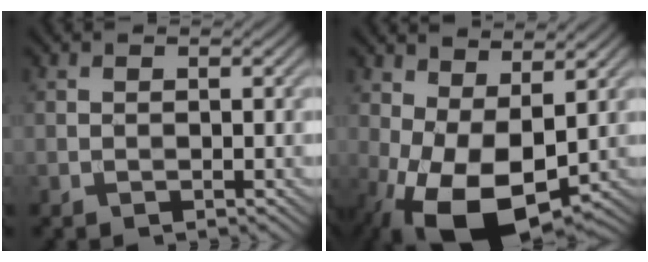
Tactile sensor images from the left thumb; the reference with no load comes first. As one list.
[{"total": 12.7, "force": [-2.4, 6.6, 10.6], "torque": [-0.220, -0.010, -0.037]}]